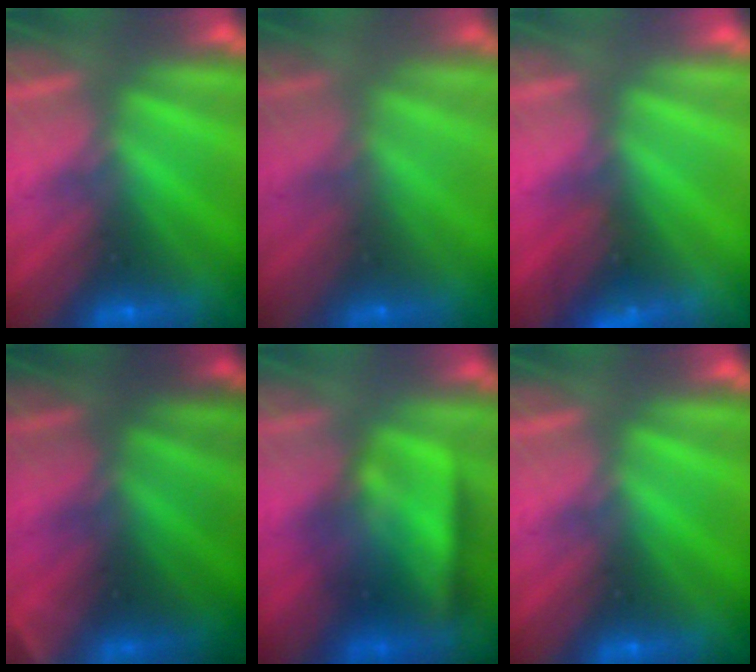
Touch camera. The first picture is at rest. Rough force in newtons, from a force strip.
{"total": 7.1}
{"total": 2.5}
{"total": 4.5}
{"total": 3.7}
{"total": 0.0}